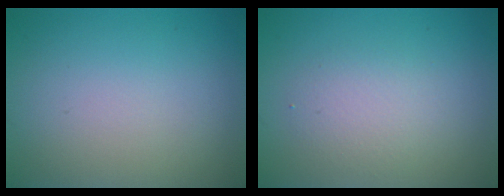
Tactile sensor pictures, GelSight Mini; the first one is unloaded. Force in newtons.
{"total": 2.2, "press": 2.2, "slide": 0.1}